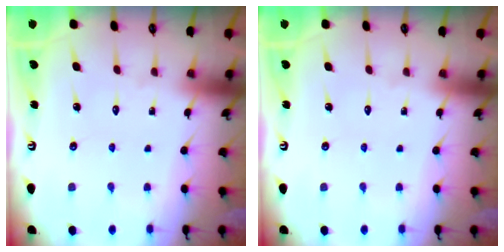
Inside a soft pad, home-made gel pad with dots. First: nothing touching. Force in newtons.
{"total": 0.0}